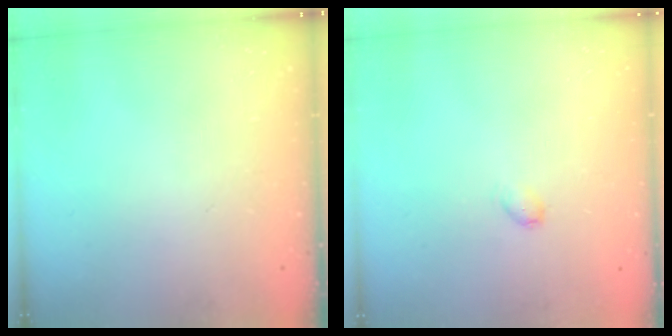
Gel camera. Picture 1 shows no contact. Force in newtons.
{"total": 3.0, "press": 3.0, "slide": 0.3}